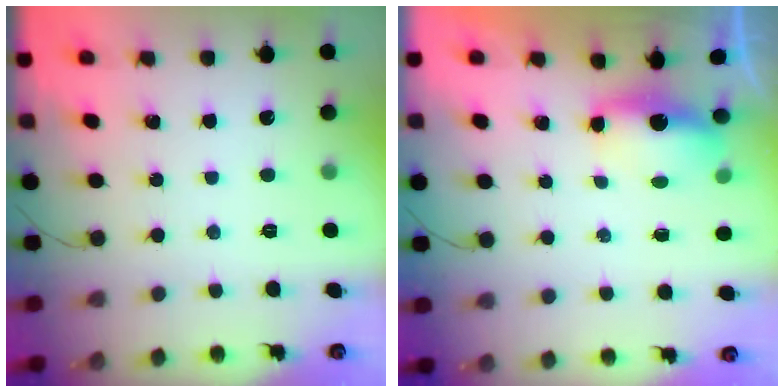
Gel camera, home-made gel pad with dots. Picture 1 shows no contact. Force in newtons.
{"total": 5.8, "press": 5.8, "slide": 0.2}